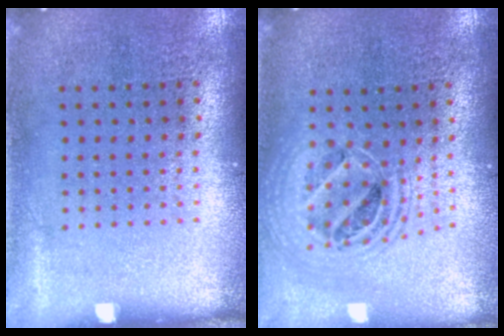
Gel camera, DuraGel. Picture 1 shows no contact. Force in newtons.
{"total": 1.9, "press": 1.6, "slide": 1.1}